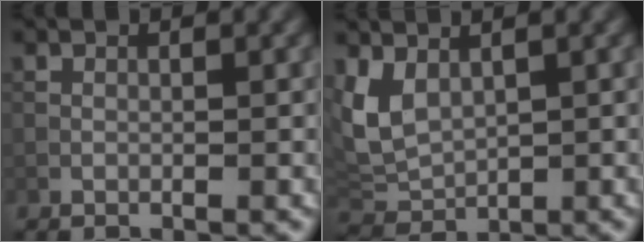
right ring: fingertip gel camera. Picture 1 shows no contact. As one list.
[{"total": 4.9, "force": [1.9, 3.1, 3.3], "torque": [-0.082, -0.001, 0.037]}]